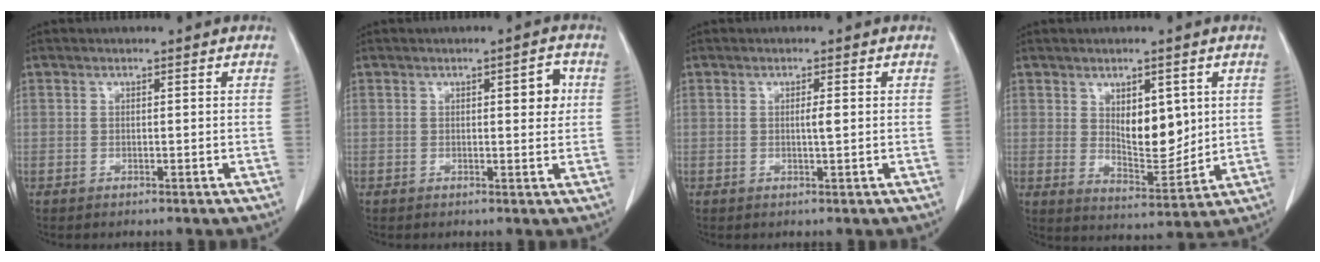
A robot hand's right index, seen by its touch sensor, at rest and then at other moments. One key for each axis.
{"total": 3.5, "fx": 0.9, "fy": 1.0, "fz": 3.2, "tx": -0.041, "ty": 0.001, "tz": 0.009}
{"total": 1.3, "fx": 0.1, "fy": 0.0, "fz": 1.3, "tx": -0.029, "ty": -0.001, "tz": 0.001}
{"total": 8.0, "fx": 2.0, "fy": 3.7, "fz": 6.8, "tx": -0.108, "ty": -0.011, "tz": 0.044}